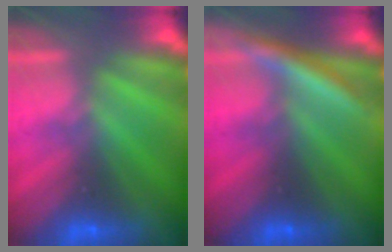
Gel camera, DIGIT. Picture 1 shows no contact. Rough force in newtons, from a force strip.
{"total": 3.4}